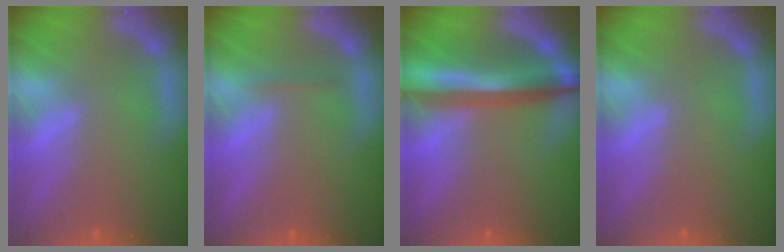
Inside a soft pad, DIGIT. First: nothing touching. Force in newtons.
{"total": 0.9}
{"total": 9.1}
{"total": 0.0}